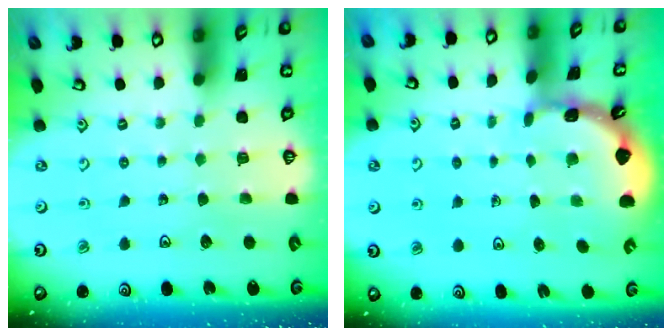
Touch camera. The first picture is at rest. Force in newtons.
{"total": 1.6, "press": 1.6, "slide": 0.1}